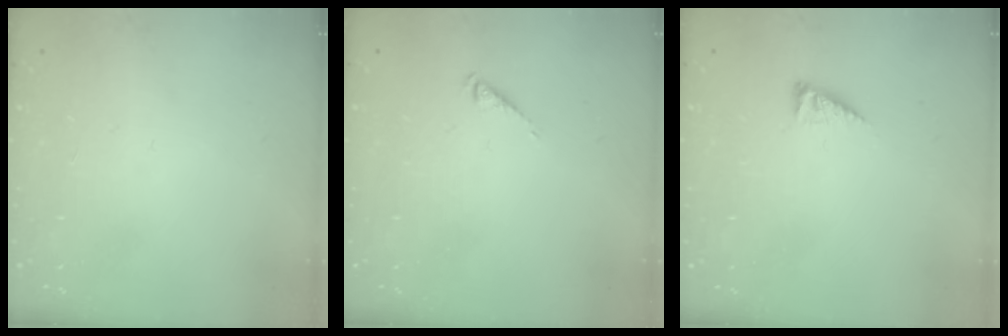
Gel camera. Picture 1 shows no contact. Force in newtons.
{"total": 0.8, "press": 0.8, "slide": 0.1}
{"total": 3.1, "press": 3.0, "slide": 0.6}